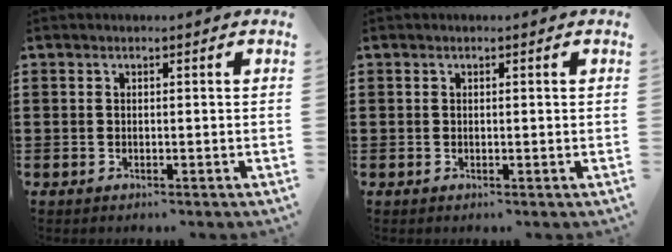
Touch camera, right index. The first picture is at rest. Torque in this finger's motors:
{"motor_torque": [-0.38, 0.36, -0.16, -0.06]}